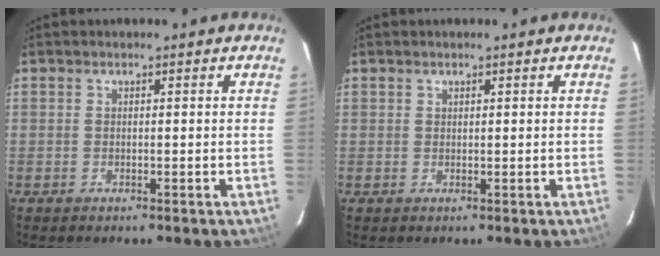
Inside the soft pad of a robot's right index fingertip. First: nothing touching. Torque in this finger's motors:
{"motor_torque": [-0.57, 0.14, -0.73, -0.21]}